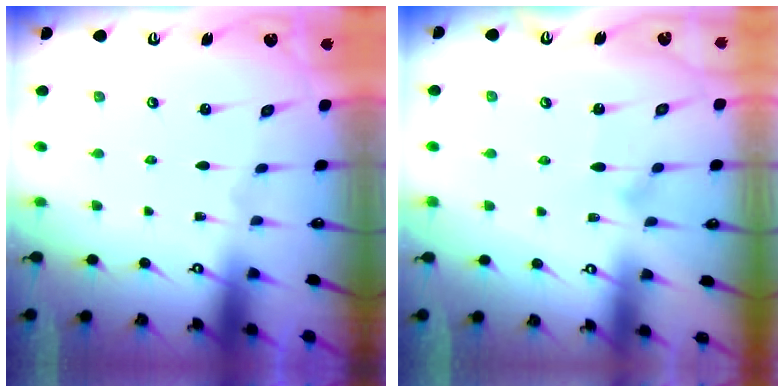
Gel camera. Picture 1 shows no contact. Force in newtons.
{"total": 9.1, "press": 9.1, "slide": 0.3}